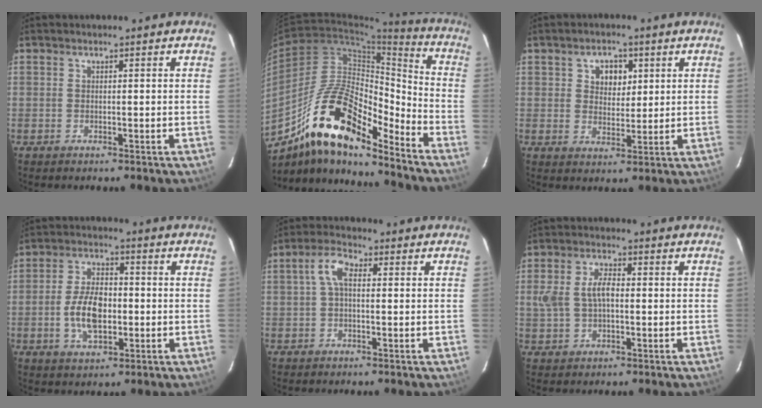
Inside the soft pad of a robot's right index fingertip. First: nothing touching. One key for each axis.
{"total": 19.8, "fx": -14.3, "fy": 5.8, "fz": 12.3, "tx": -0.215, "ty": 0.003, "tz": -0.264}
{"total": 5.1, "fx": 1.9, "fy": 3.8, "fz": 2.8, "tx": -0.038, "ty": 0.007, "tz": 0.034}
{"total": 9.5, "fx": -1.7, "fy": 5.3, "fz": 7.7, "tx": -0.150, "ty": 0.007, "tz": -0.026}
{"total": 4.6, "fx": 0.5, "fy": 2.3, "fz": 4.0, "tx": -0.083, "ty": 0.018, "tz": 0.009}
{"total": 6.5, "fx": 0.1, "fy": 3.9, "fz": 5.2, "tx": -0.111, "ty": 0.013, "tz": 0.006}